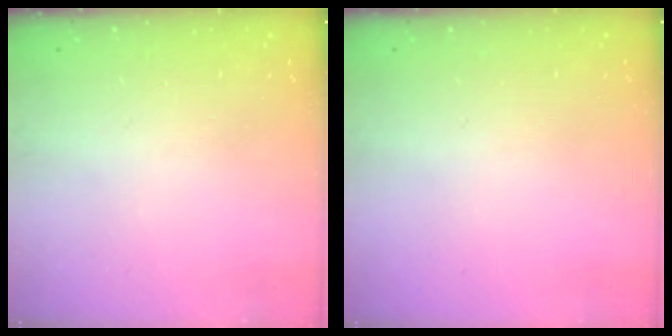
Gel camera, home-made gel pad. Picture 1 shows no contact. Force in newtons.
{"total": 0.0}